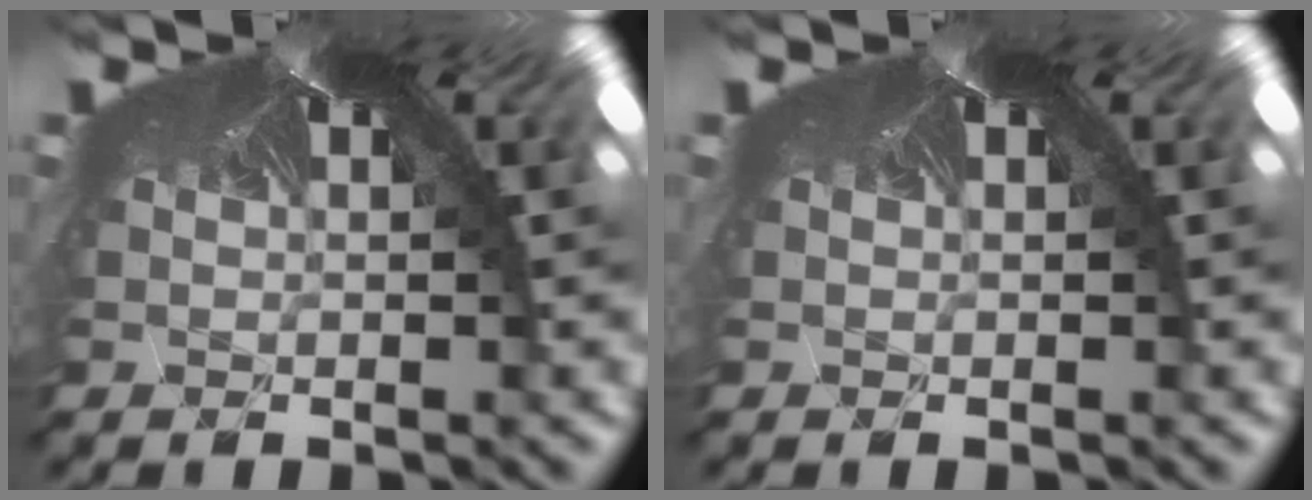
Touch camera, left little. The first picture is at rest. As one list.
[{"total": 0.0}]